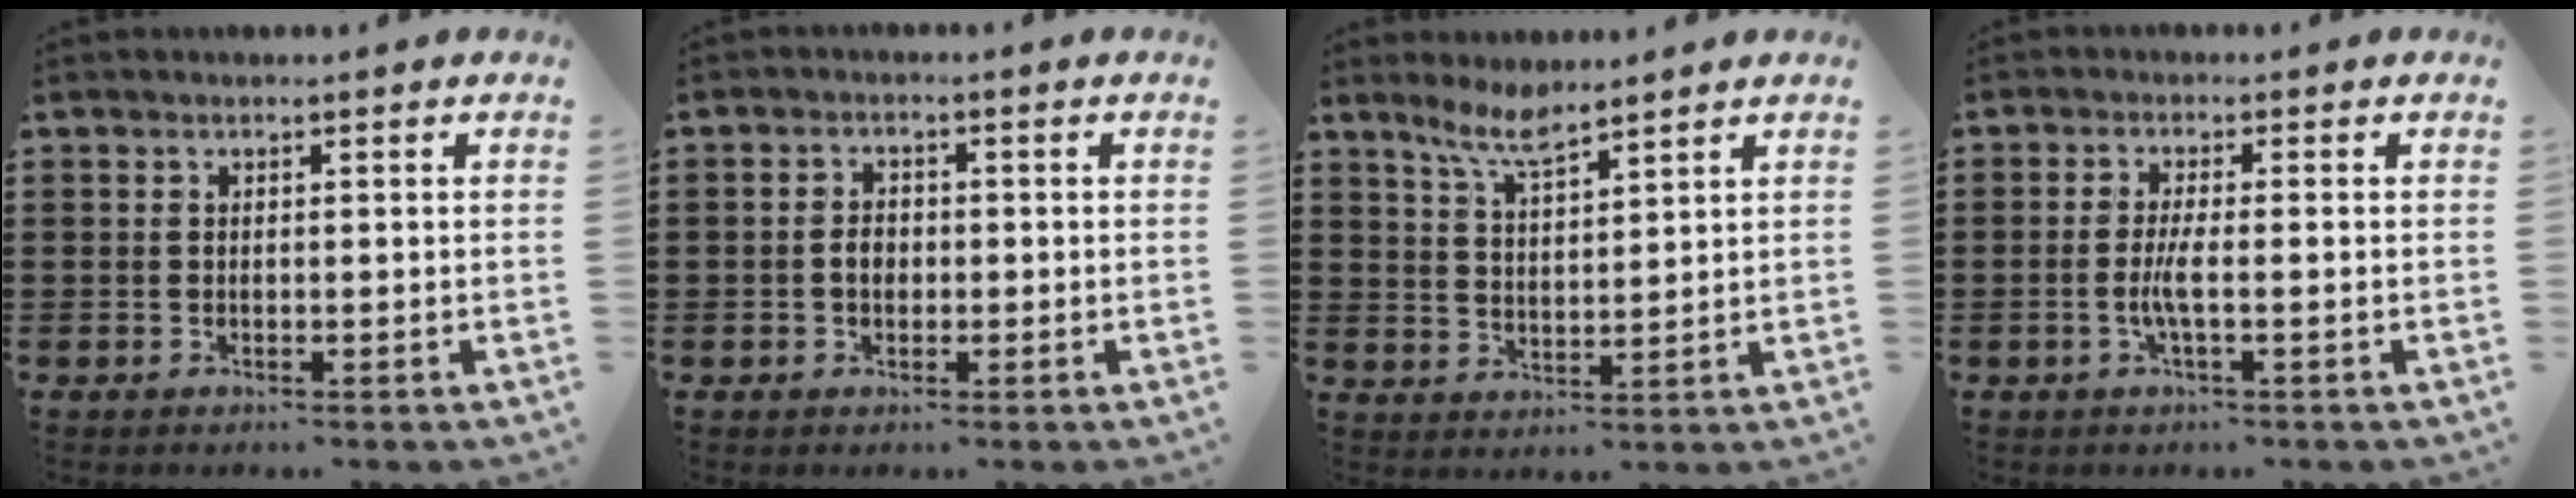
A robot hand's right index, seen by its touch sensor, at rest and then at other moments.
{"total": 2.4, "force": [-0.4, 1.7, 1.6], "torque": [-0.033, 0.005, -0.009]}
{"total": 5.6, "force": [4.5, 1.0, 3.2], "torque": [-0.074, -0.005, 0.080]}
{"total": 3.1, "force": [-0.8, 0.3, 2.9], "torque": [-0.066, -0.007, -0.020]}